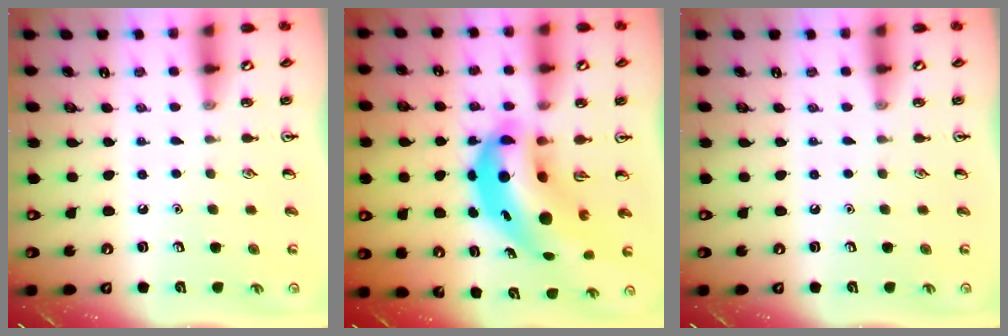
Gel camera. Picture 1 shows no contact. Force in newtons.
{"total": 12.6, "press": 12.1, "slide": 3.6}
{"total": 0.0}